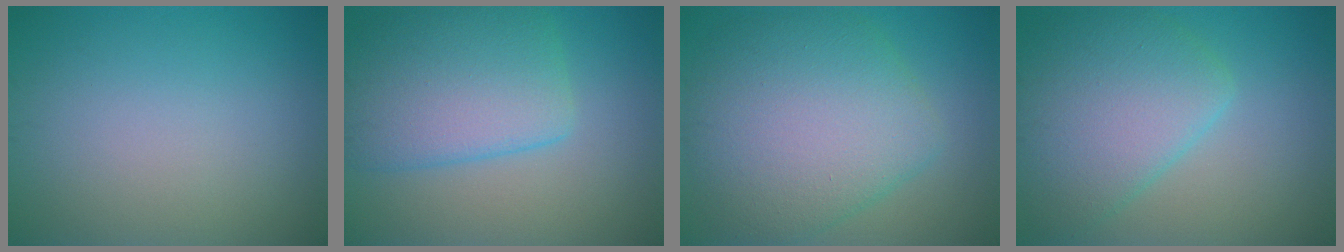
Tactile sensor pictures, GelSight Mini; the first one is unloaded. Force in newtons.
{"total": 7.2, "press": 7.2, "slide": 0.2}
{"total": 9.3, "press": 9.2, "slide": 0.2}
{"total": 6.9, "press": 6.9, "slide": 0.2}